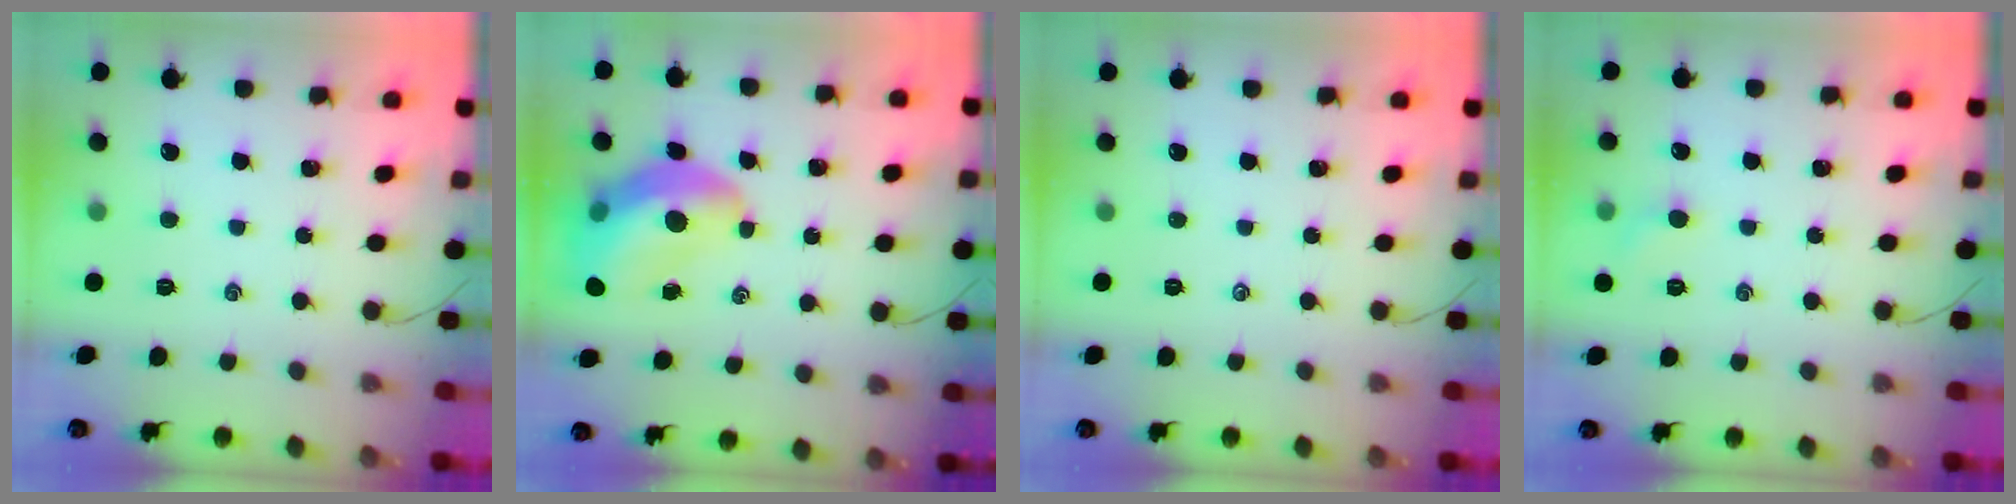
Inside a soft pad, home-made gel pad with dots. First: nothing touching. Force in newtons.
{"total": 14.2, "press": 13.7, "slide": 3.6}
{"total": 0.0}
{"total": 4.7, "press": 4.5, "slide": 1.5}